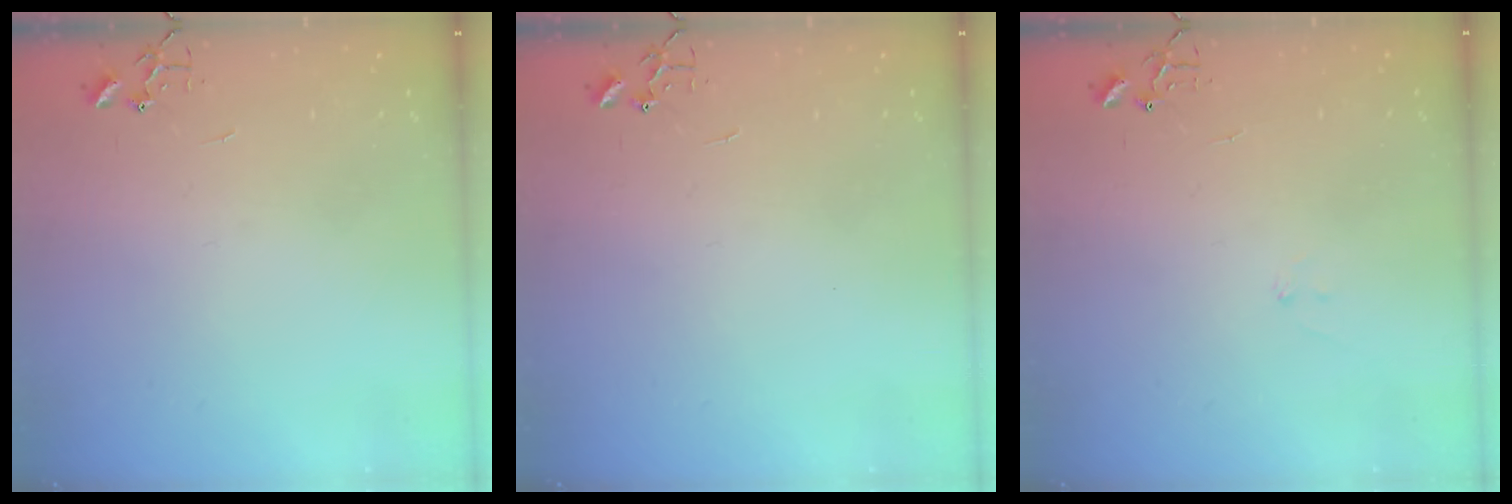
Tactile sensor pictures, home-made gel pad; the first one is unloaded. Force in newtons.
{"total": 0.0}
{"total": 7.0, "press": 7.0, "slide": 0.7}